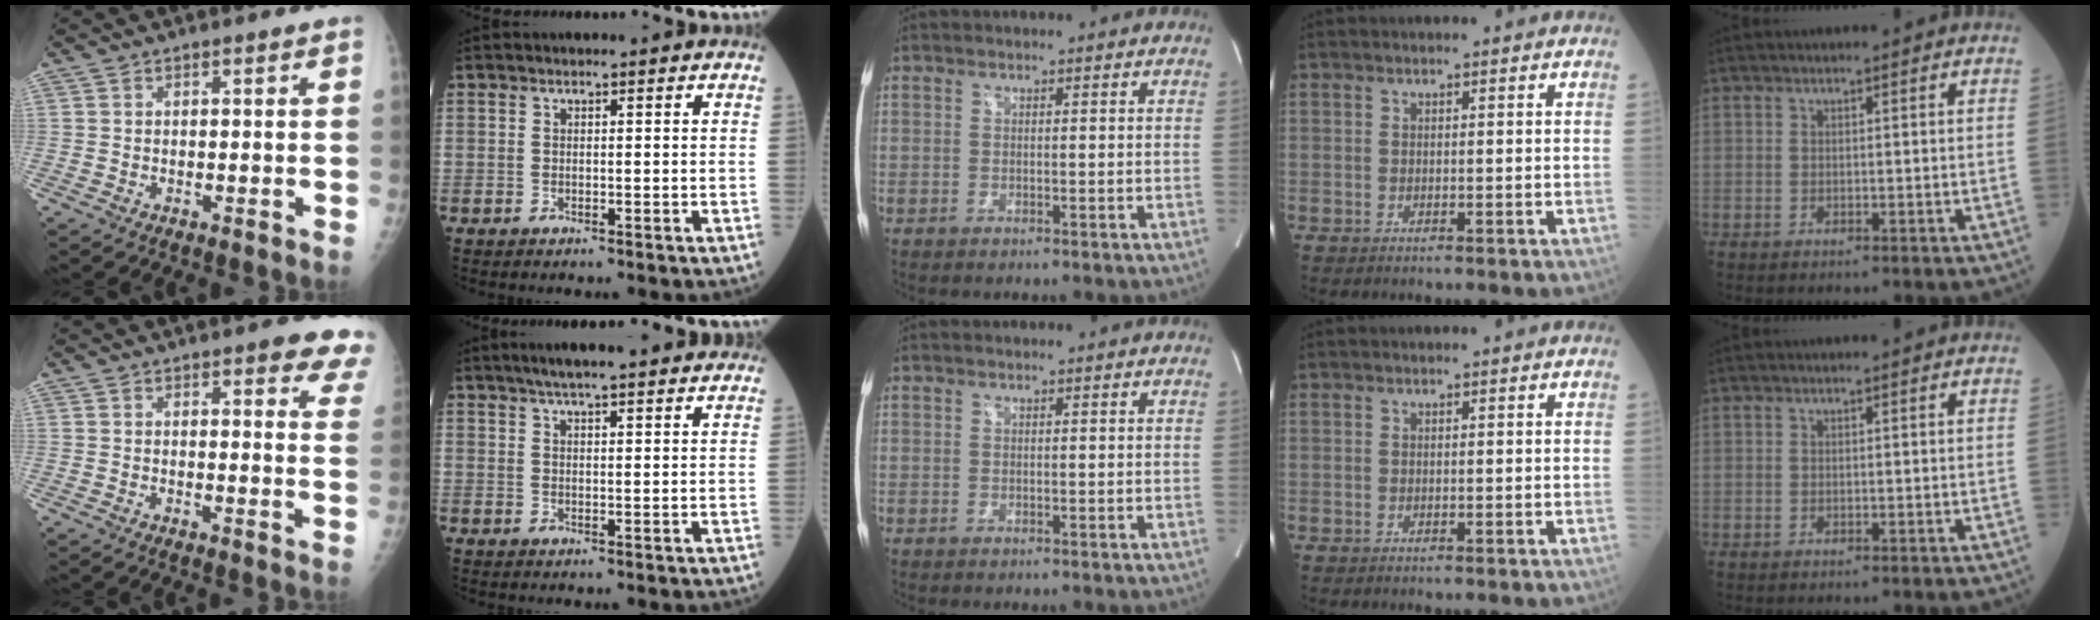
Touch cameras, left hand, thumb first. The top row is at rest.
{"thumb": {"total": 9.4, "force": [6.6, 2.9, 5.9], "torque": [-0.032, -0.027, 0.058]}, "index": {"total": 11.4, "force": [9.4, 1.4, 6.3], "torque": [-0.085, 0.029, 0.121]}}